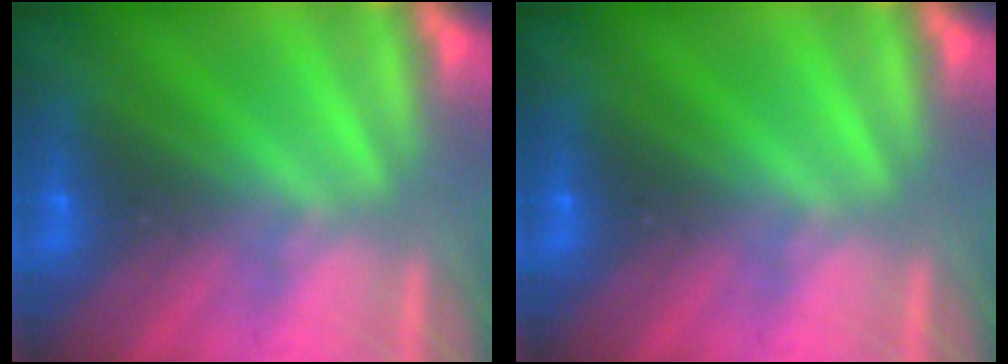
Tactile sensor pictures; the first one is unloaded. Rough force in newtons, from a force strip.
{"total": 0.0}